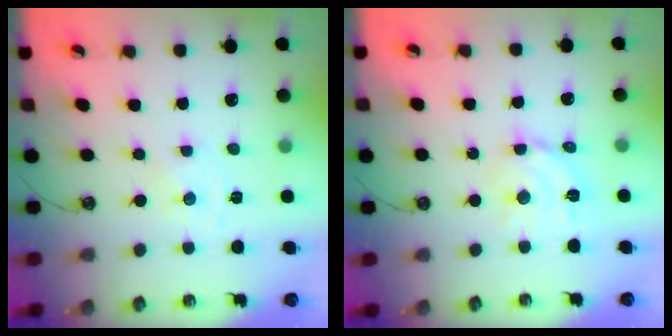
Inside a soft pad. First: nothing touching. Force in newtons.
{"total": 10.5, "press": 10.5, "slide": 0.7}